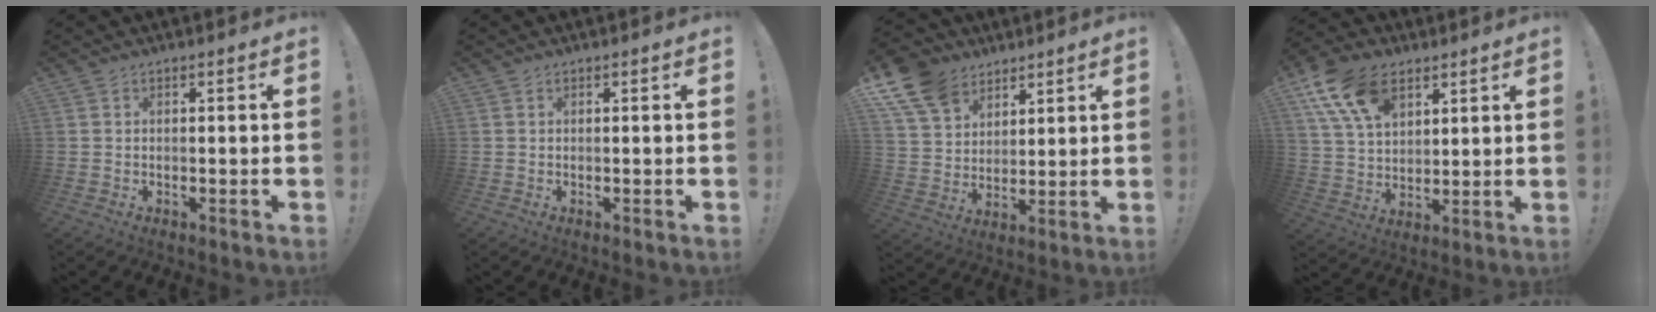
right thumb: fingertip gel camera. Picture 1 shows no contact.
{"total": 0.0}
{"total": 13.8, "force": [9.1, 9.0, 5.1], "torque": [-0.101, -0.053, 0.178]}
{"total": 16.1, "force": [8.7, 10.0, 9.1], "torque": [-0.168, -0.030, 0.166]}